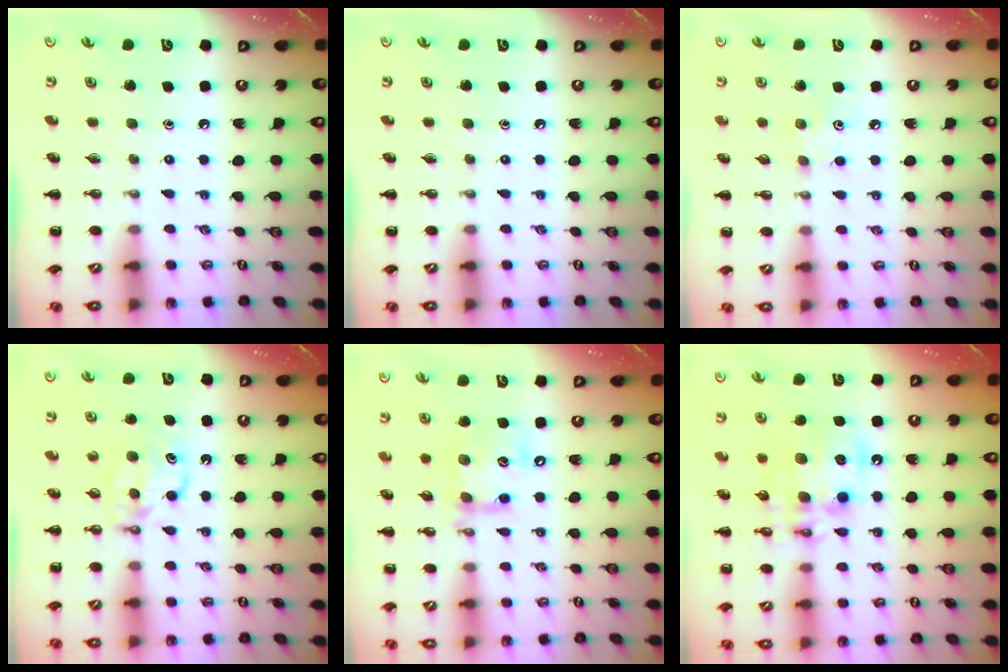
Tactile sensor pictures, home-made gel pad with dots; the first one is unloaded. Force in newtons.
{"total": 0.0}
{"total": 4.0, "press": 3.9, "slide": 0.9}
{"total": 6.1, "press": 6.0, "slide": 0.6}
{"total": 13.4, "press": 13.2, "slide": 2.5}
{"total": 12.7, "press": 12.4, "slide": 2.9}